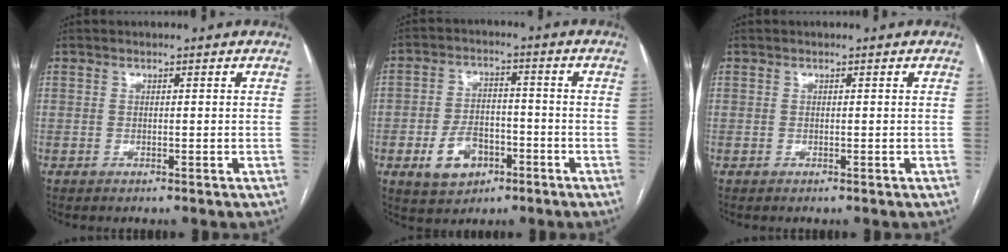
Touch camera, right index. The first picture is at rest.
{"total": 7.7, "force": [-3.3, 5.1, 4.7], "torque": [-0.092, 0.008, -0.050]}
{"total": 0.0}